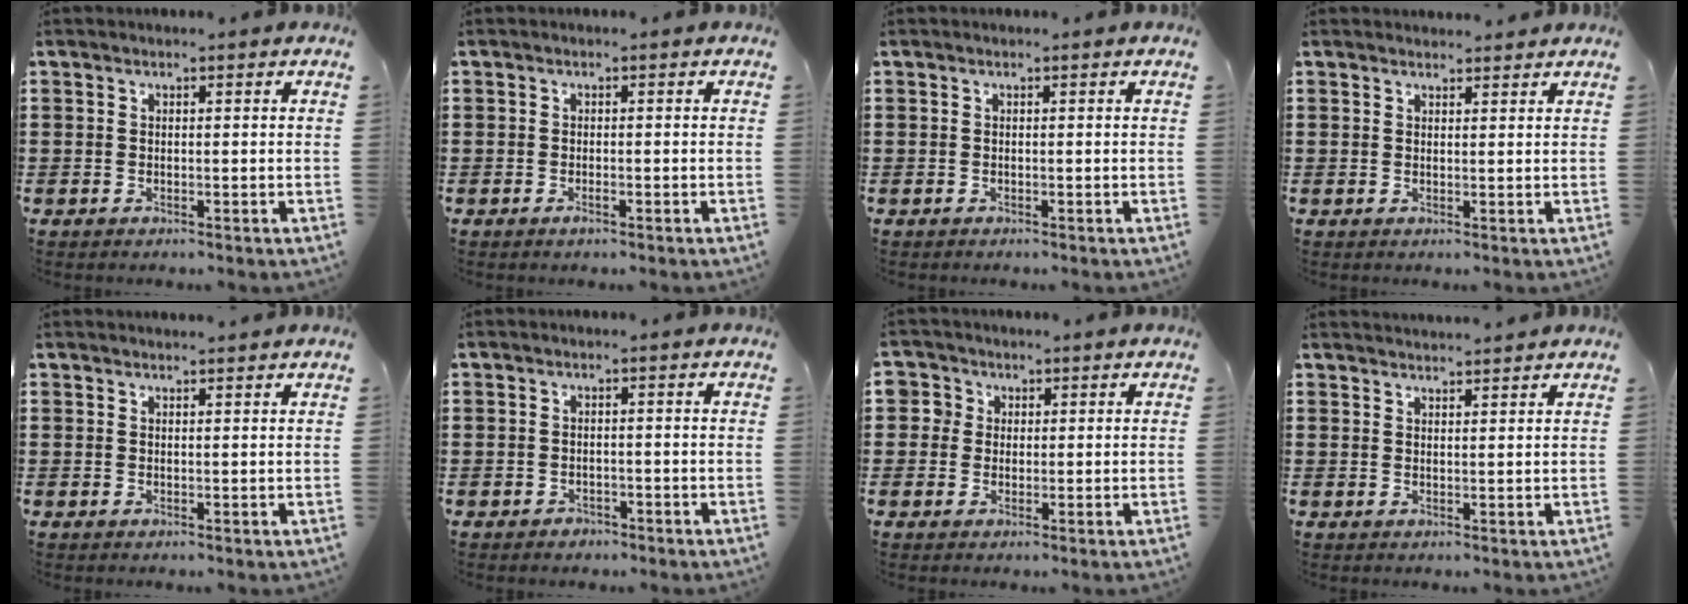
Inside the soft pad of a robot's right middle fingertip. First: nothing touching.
{"total": 0.9, "force": [-0.6, 0.2, 0.7], "torque": [-0.016, -0.006, -0.009]}
{"total": 0.0}
{"total": 1.5, "force": [1.5, 0.2, -0.1], "torque": [0.005, -0.003, 0.028]}
{"total": 1.0, "force": [1.0, -0.1, 0.0], "torque": [-0.002, -0.004, 0.020]}
{"total": 1.1, "force": [-1.0, 0.5, 0.0], "torque": [-0.004, 0.002, -0.024]}
{"total": 3.3, "force": [0.8, 3.2, 0.0], "torque": [-0.010, 0.008, 0.009]}
{"total": 1.9, "force": [1.9, -0.2, -0.2], "torque": [-0.002, 0.001, 0.037]}